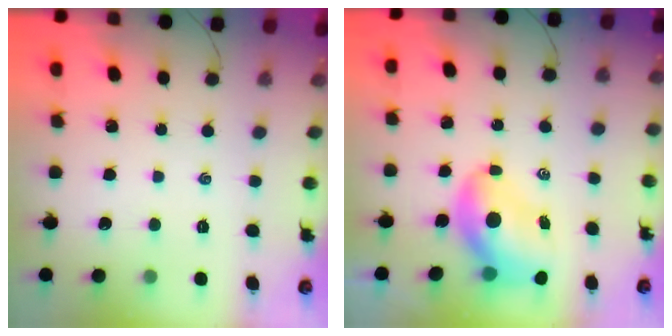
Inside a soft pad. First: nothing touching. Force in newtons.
{"total": 8.3, "press": 8.0, "slide": 2.4}